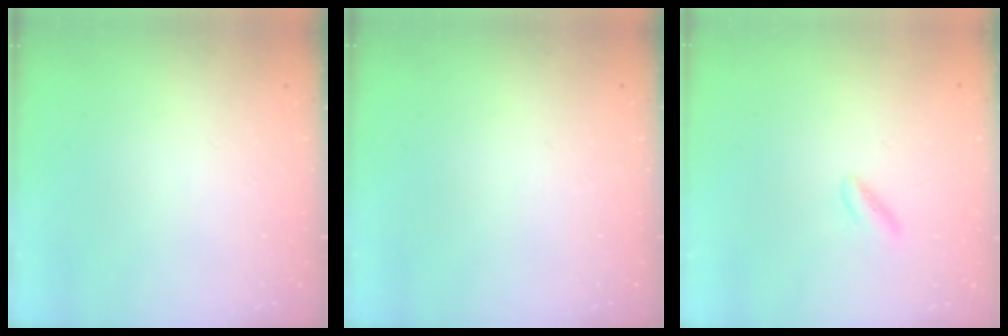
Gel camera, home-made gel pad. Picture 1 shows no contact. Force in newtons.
{"total": 0.0}
{"total": 1.3, "press": 1.1, "slide": 0.7}